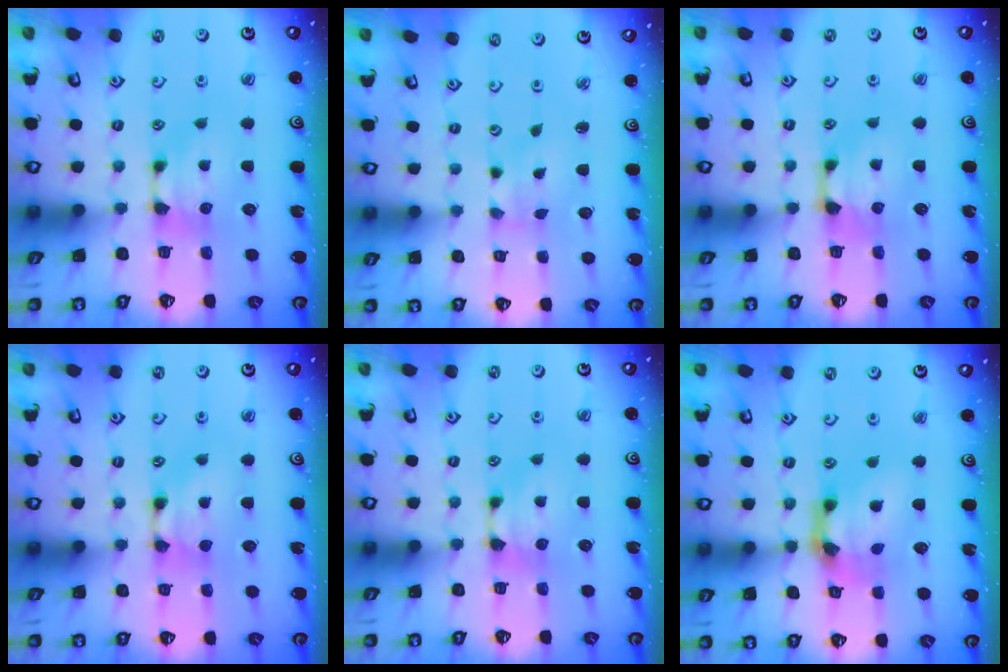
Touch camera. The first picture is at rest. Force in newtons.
{"total": 2.4, "press": 2.2, "slide": 1.0}
{"total": 0.8, "press": 0.2, "slide": 0.7}
{"total": 1.6, "press": 1.6, "slide": 0.1}
{"total": 0.0}
{"total": 7.5, "press": 6.9, "slide": 3.0}